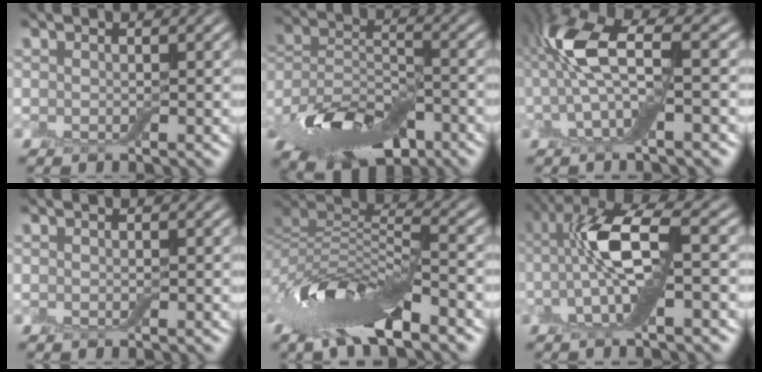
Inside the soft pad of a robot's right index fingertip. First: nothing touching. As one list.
[{"total": 10.3, "force": [-7.5, 5.3, 4.7], "torque": [-0.087, -0.001, -0.134]}, {"total": 7.1, "force": [0.6, 2.5, 6.7], "torque": [-0.148, 0.015, 0.003]}, {"total": 0.0}, {"total": 10.1, "force": [-5.4, 3.7, 7.7], "torque": [-0.140, 0.007, -0.110]}, {"total": 7.1, "force": [-0.7, 2.3, 6.7], "torque": [-0.136, 0.020, -0.022]}]